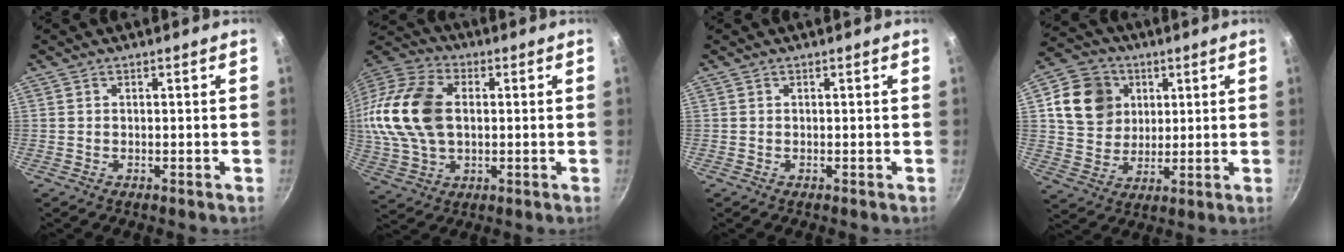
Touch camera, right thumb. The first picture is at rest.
{"total": 18.8, "force": [1.6, 12.5, 14.0], "torque": [-0.270, 0.022, 0.023]}
{"total": 0.0}
{"total": 12.6, "force": [3.7, 10.7, 5.4], "torque": [-0.070, -0.001, 0.065]}